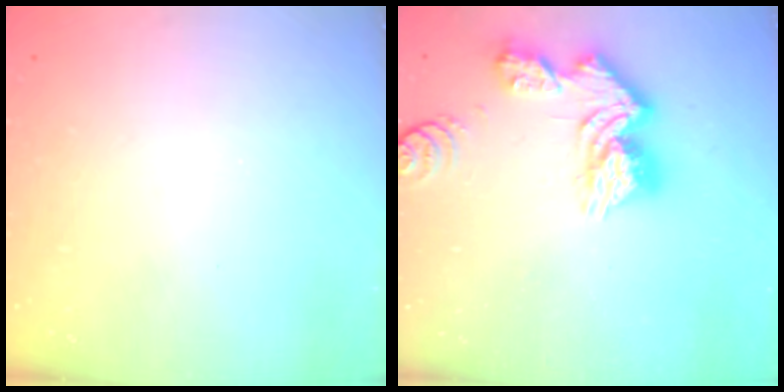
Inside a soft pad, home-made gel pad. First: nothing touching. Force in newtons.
{"total": 13.2, "press": 13.2, "slide": 1.2}